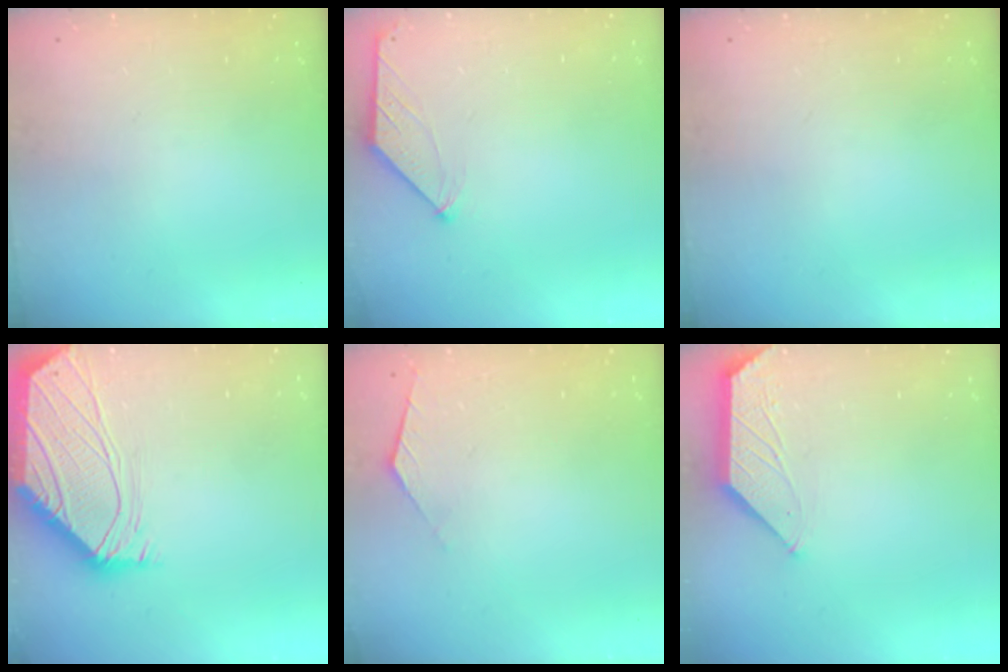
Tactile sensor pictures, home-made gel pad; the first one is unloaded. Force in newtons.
{"total": 0.5, "press": 0.4, "slide": 0.3}
{"total": 0.0}
{"total": 0.0}
{"total": 1.4, "press": 1.4, "slide": 0.3}
{"total": 1.6, "press": 1.6, "slide": 0.4}